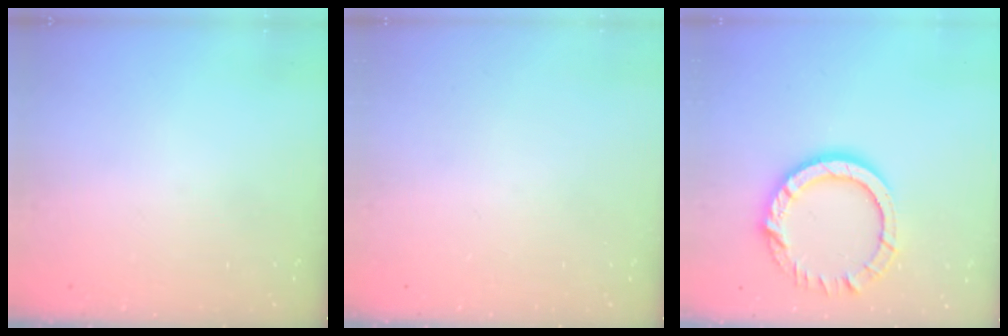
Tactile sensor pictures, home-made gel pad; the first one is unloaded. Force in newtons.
{"total": 0.0}
{"total": 12.8, "press": 12.7, "slide": 1.4}